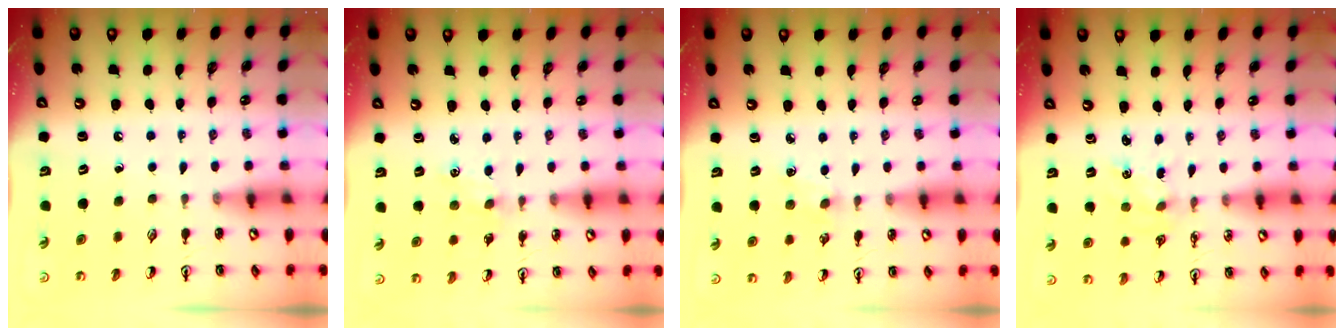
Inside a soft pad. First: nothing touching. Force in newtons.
{"total": 1.2, "press": 1.2, "slide": 0.2}
{"total": 3.0, "press": 2.9, "slide": 0.4}
{"total": 2.3, "press": 2.3, "slide": 0.3}